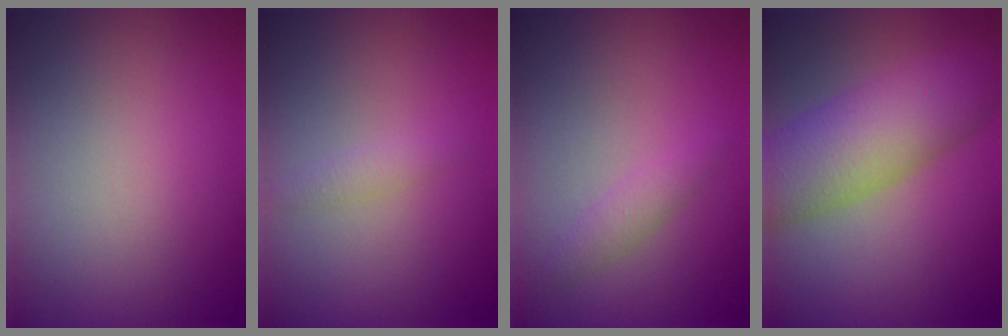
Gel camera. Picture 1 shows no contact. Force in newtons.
{"total": 1.0, "press": 1.0, "slide": 0.1}
{"total": 1.4, "press": 1.4, "slide": 0.0}
{"total": 8.4, "press": 8.4, "slide": 0.2}